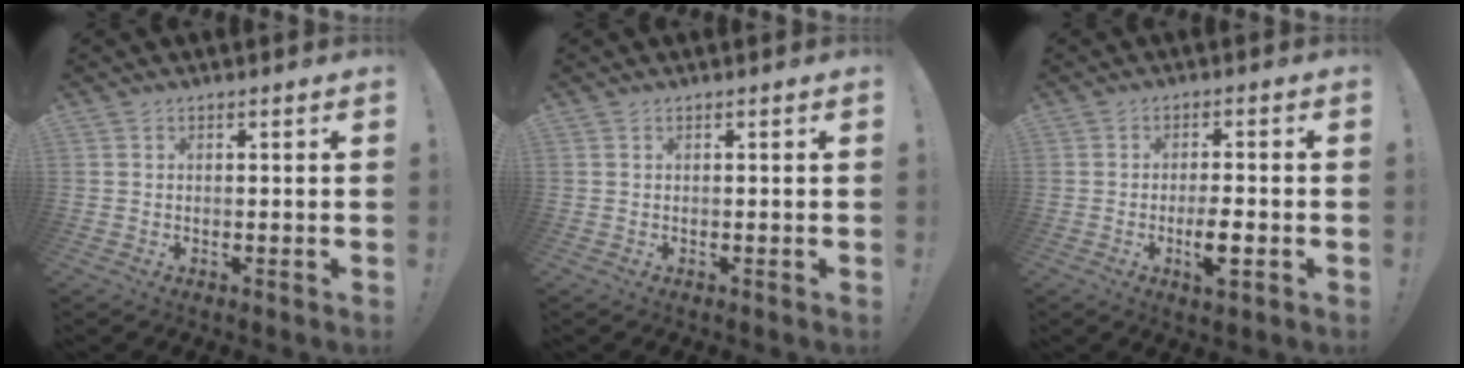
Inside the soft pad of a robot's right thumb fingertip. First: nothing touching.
{"total": 0.0}
{"total": 6.0, "force": [-1.9, 1.3, 5.6], "torque": [-0.103, 0.001, -0.031]}